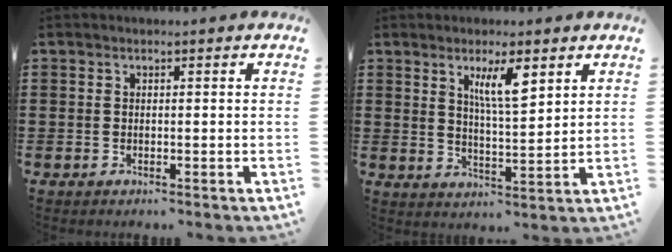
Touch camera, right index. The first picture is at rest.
{"total": 6.4, "force": [3.4, 1.6, 5.2], "torque": [-0.104, 0.004, 0.055]}